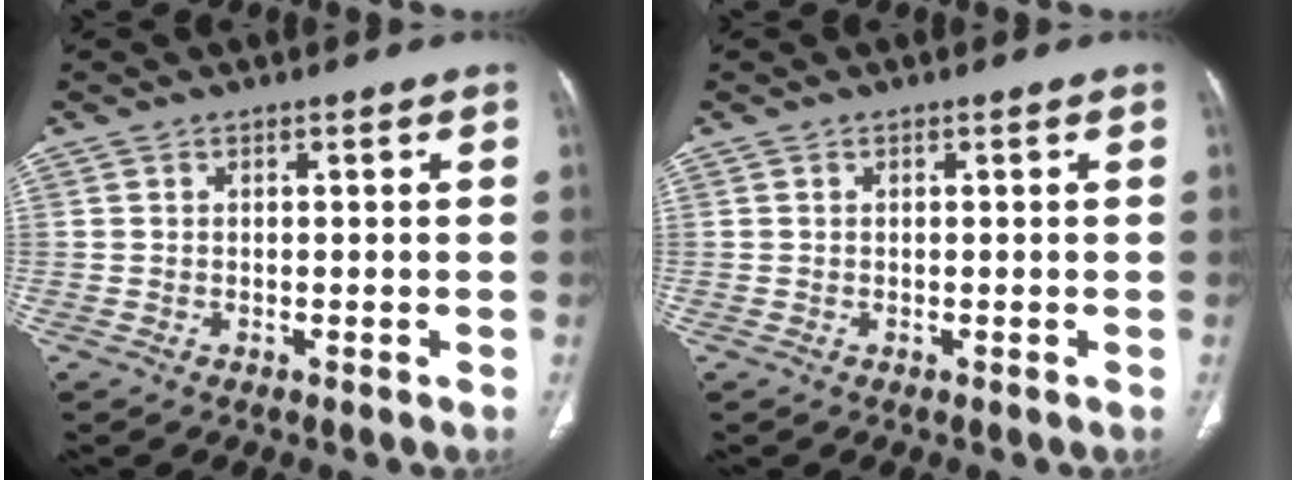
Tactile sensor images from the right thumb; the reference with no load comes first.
{"total": 0.0}